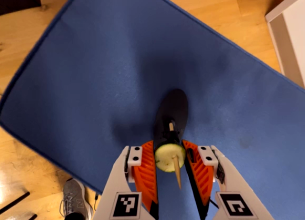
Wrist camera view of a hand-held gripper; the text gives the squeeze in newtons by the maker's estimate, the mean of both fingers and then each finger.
{"total": 8.5, "left": 8.5, "right": 8.4}